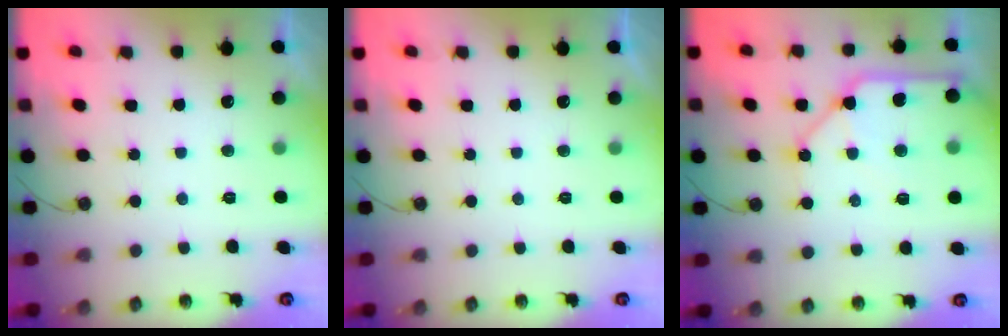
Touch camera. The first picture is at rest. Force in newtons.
{"total": 0.0}
{"total": 13.3, "press": 13.2, "slide": 2.0}